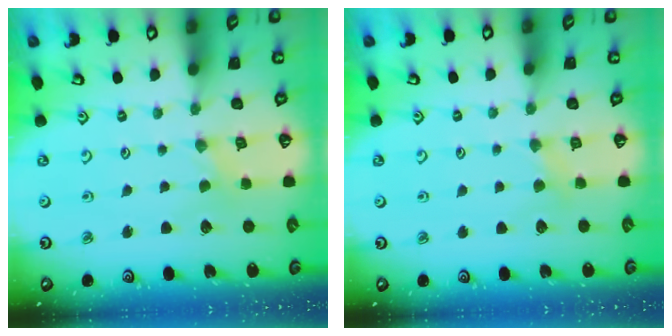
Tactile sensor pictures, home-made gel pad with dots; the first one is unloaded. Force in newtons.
{"total": 2.8, "press": 2.8, "slide": 0.4}